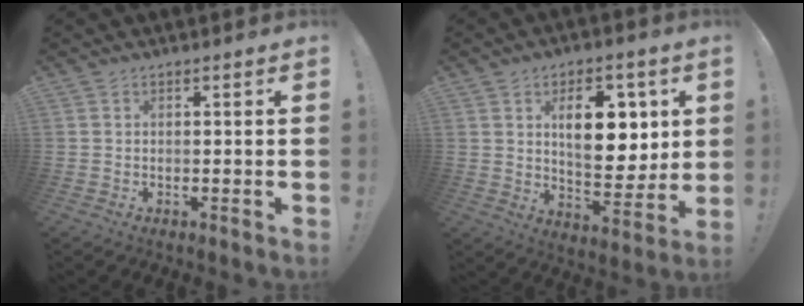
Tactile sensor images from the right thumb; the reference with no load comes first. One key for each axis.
{"total": 15.4, "fx": 4.9, "fy": 8.5, "fz": 11.9, "tx": -0.152, "ty": -0.012, "tz": 0.084}